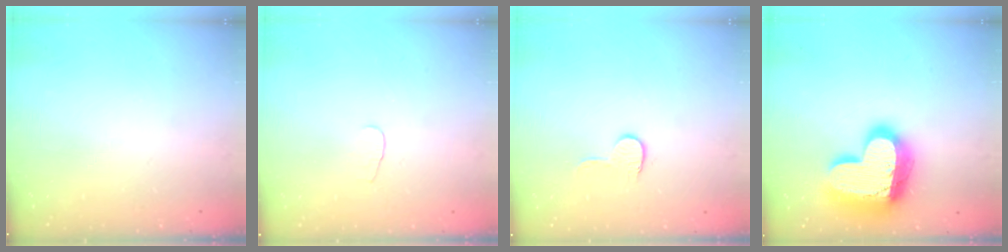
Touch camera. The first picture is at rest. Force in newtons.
{"total": 2.8, "press": 2.8, "slide": 0.3}
{"total": 5.4, "press": 5.4, "slide": 0.5}
{"total": 21.7, "press": 21.6, "slide": 1.9}